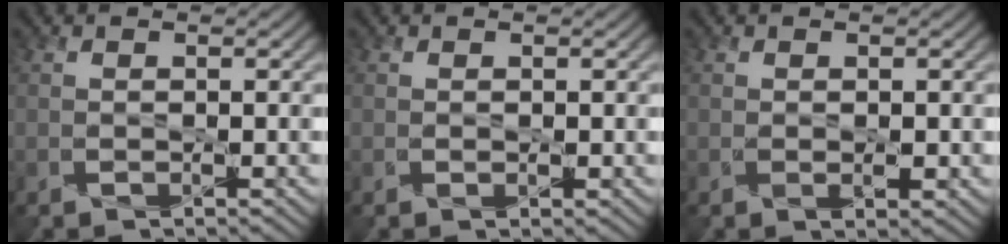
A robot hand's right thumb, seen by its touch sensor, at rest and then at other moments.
{"total": 0.0}
{"total": 0.9, "force": [-0.1, 0.5, 0.7], "torque": [-0.014, -0.005, 0.001]}